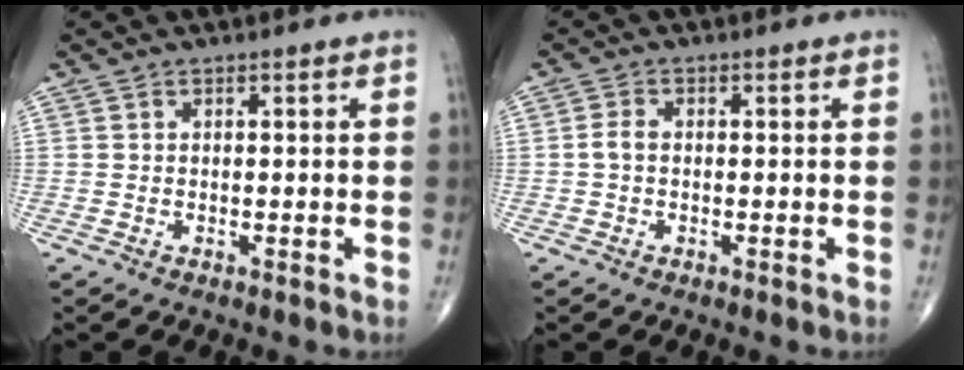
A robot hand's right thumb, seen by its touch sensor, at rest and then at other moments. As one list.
[{"total": 2.0, "force": [-0.2, 1.3, 1.5], "torque": [-0.030, 0.004, -0.009]}]